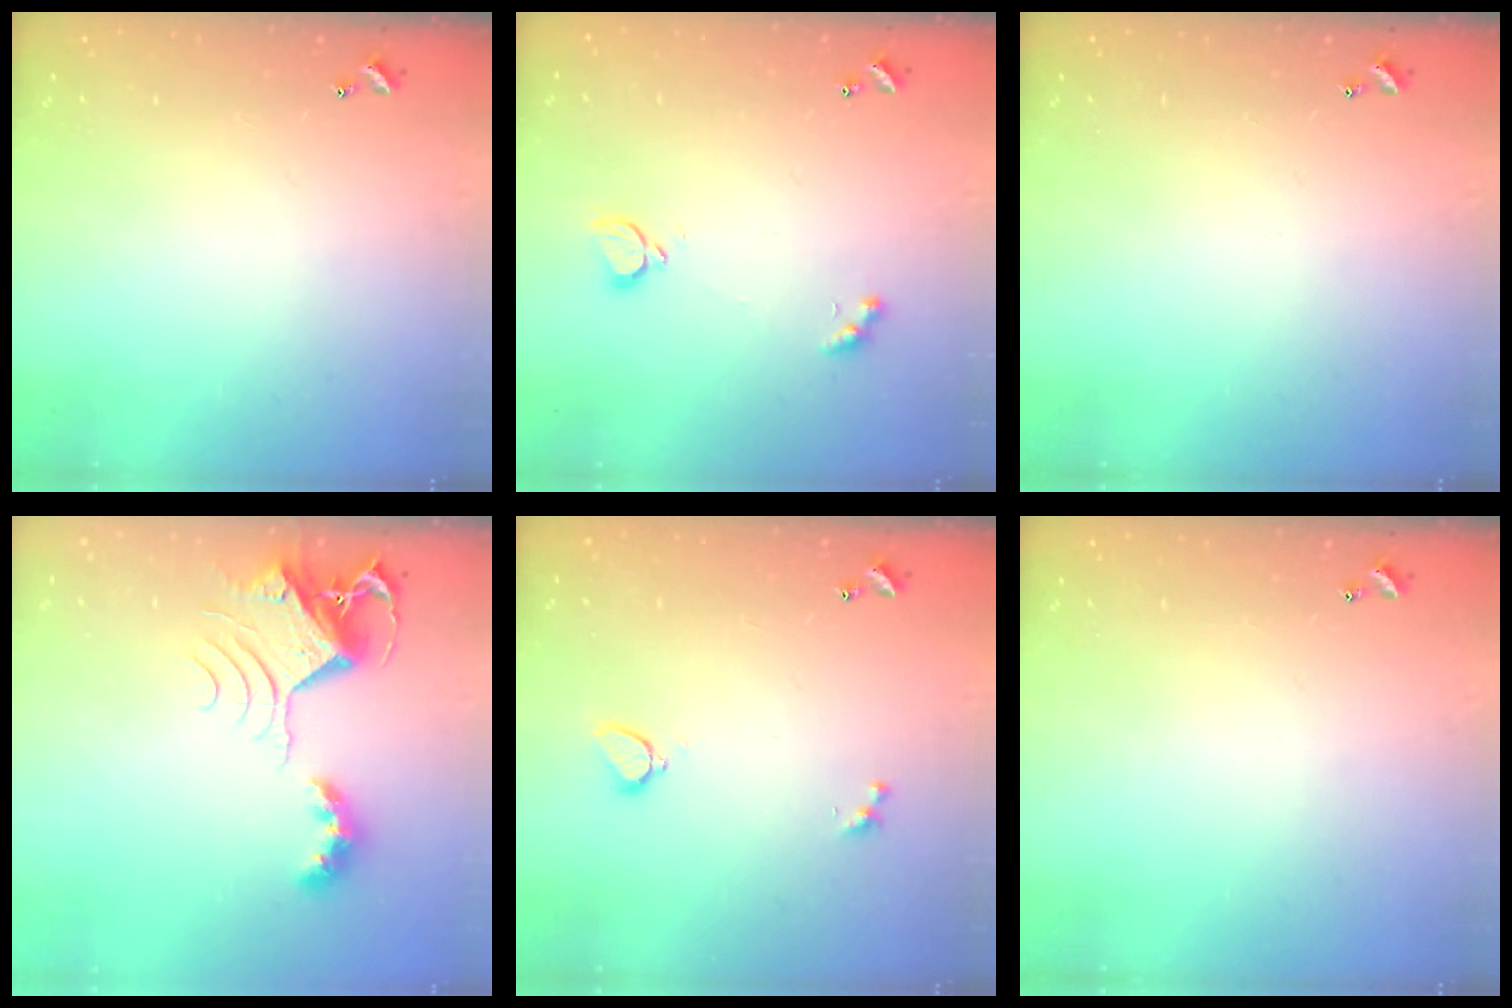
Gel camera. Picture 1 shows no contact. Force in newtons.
{"total": 1.6, "press": 1.5, "slide": 0.5}
{"total": 0.0}
{"total": 8.4, "press": 8.4, "slide": 0.4}
{"total": 2.9, "press": 2.6, "slide": 1.3}
{"total": 0.0}